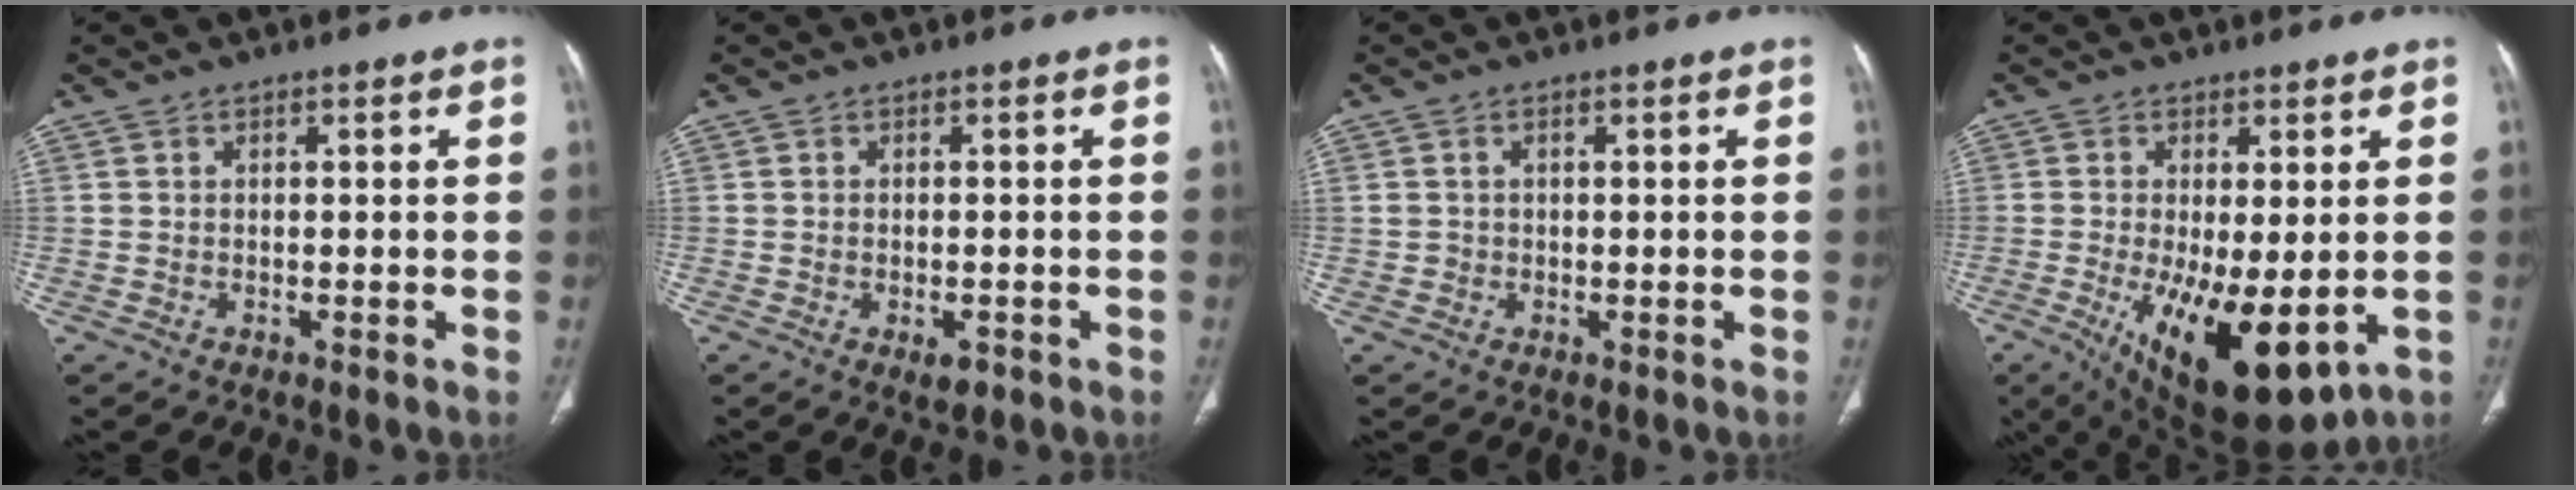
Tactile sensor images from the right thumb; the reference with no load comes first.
{"total": 2.4, "force": [-1.1, 1.2, 1.7], "torque": [-0.023, 0.002, -0.012]}
{"total": 1.0, "force": [0.0, 1.0, 0.2], "torque": [0.002, 0.003, 0.001]}
{"total": 16.4, "force": [-4.0, 6.6, 14.5], "torque": [-0.228, -0.026, -0.038]}